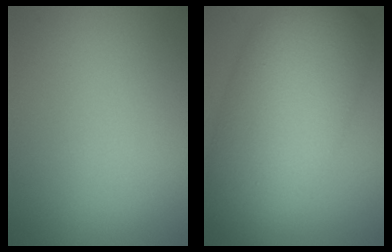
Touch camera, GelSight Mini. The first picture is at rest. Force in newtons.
{"total": 11.0, "press": 11.0, "slide": 0.4}